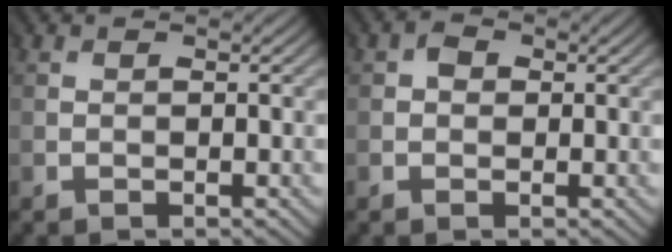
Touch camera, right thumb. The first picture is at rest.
{"total": 1.5, "force": [0.4, 1.3, 0.7], "torque": [-0.005, 0.003, 0.002]}